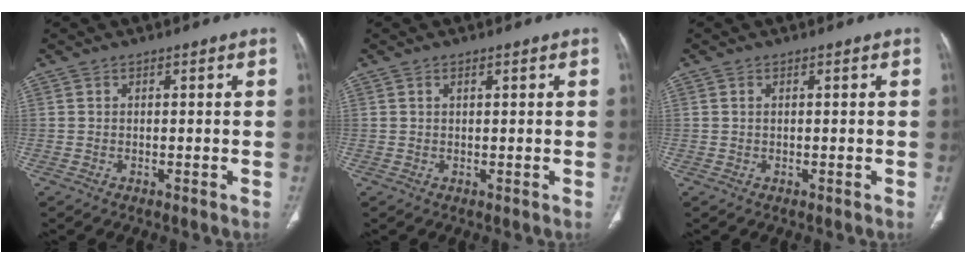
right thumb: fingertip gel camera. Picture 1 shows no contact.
{"total": 0.9, "force": [0.5, 0.3, 0.7], "torque": [-0.013, 0.002, 0.009]}
{"total": 0.5, "force": [0.2, 0.2, 0.4], "torque": [-0.012, 0.003, 0.005]}